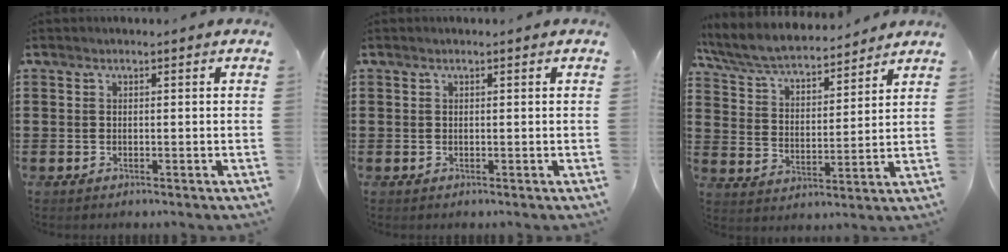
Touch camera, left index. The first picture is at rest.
{"total": 0.0}
{"total": 6.3, "force": [5.9, 0.9, 2.1], "torque": [-0.068, -0.032, 0.100]}